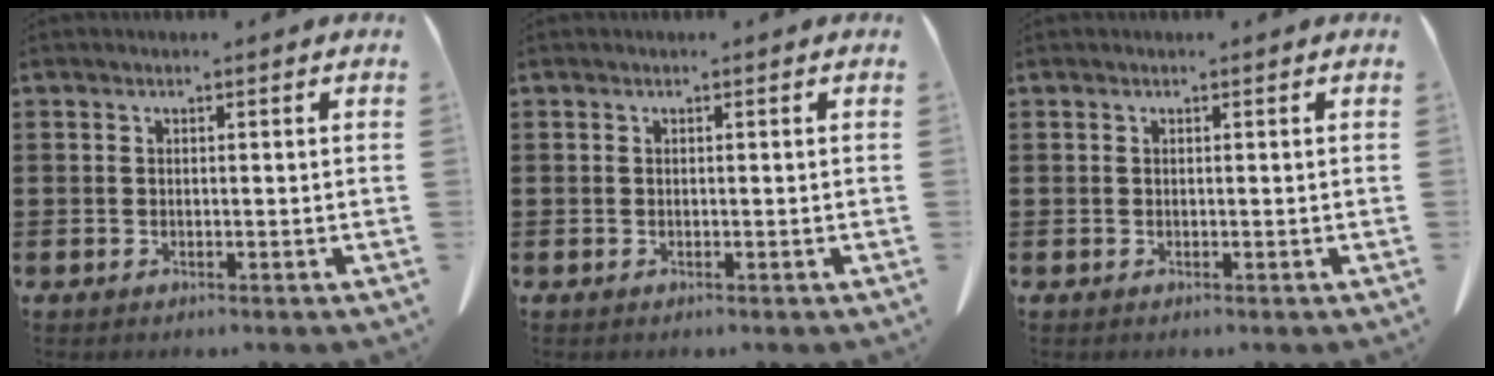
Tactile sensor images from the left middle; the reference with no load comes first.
{"total": 0.0}
{"total": 0.0}